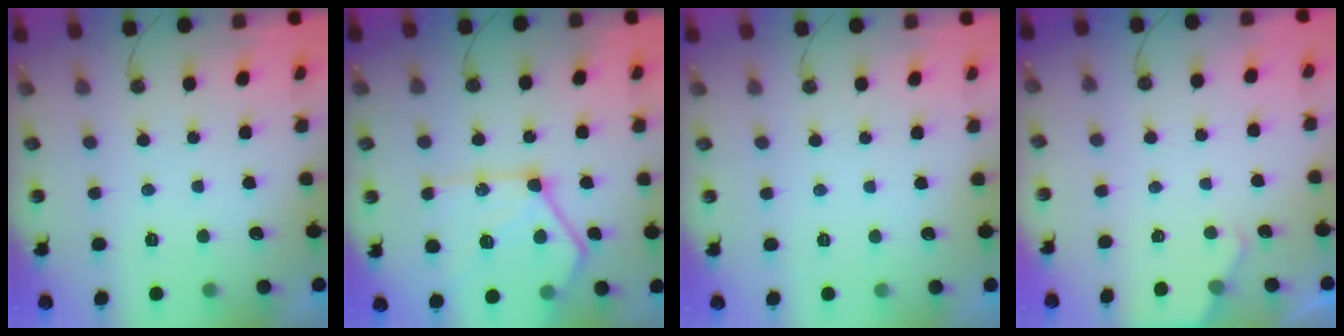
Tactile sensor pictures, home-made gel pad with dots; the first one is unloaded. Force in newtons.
{"total": 20.5, "press": 20.4, "slide": 1.7}
{"total": 0.0}
{"total": 3.0, "press": 3.0, "slide": 0.5}